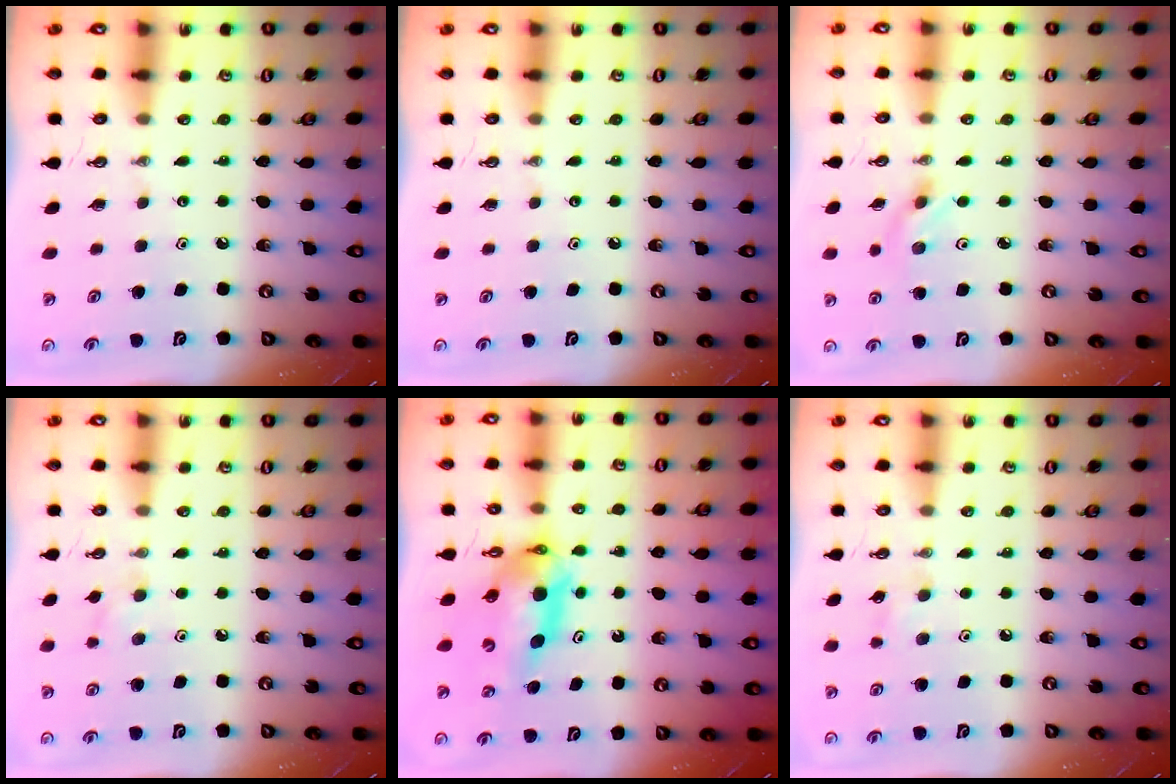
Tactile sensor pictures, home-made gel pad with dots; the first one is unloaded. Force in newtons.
{"total": 0.0}
{"total": 3.6, "press": 3.3, "slide": 1.3}
{"total": 5.3, "press": 5.1, "slide": 1.4}
{"total": 10.6, "press": 10.6, "slide": 1.1}
{"total": 6.6, "press": 6.2, "slide": 2.2}